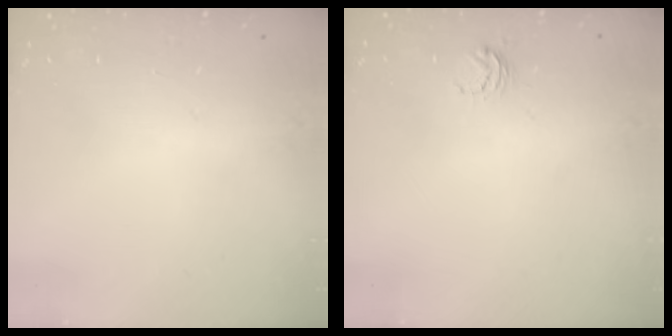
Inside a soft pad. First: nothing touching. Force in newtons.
{"total": 4.3, "press": 4.3, "slide": 0.3}